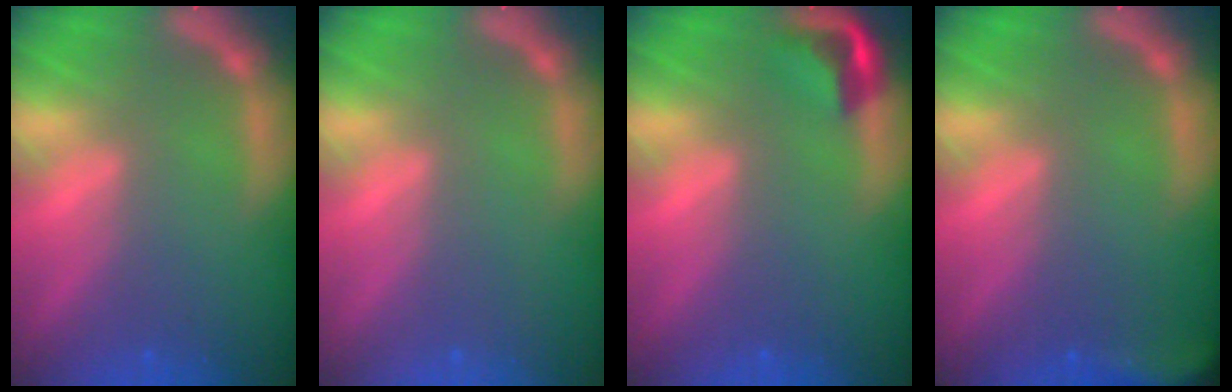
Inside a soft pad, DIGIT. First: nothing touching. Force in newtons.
{"total": 0.0}
{"total": 2.9}
{"total": 5.0}